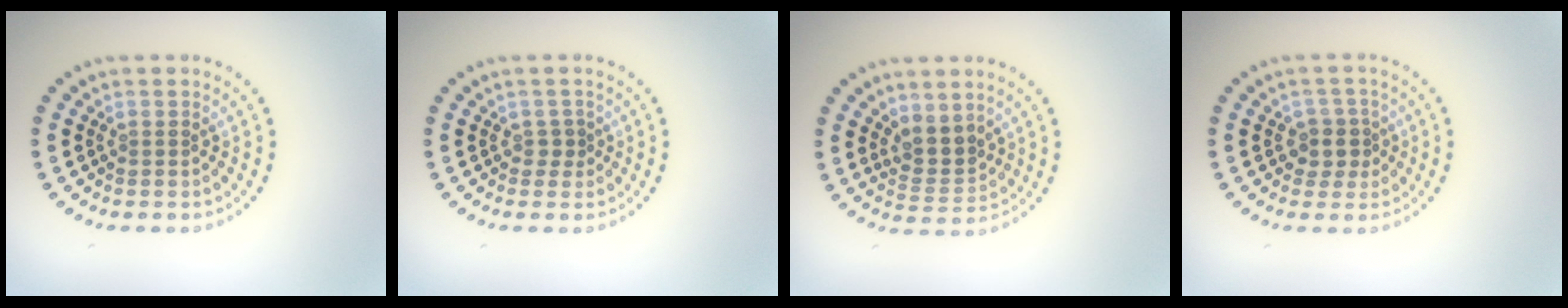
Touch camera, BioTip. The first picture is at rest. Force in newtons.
{"total": 0.9, "press": 0.8, "slide": 0.4}
{"total": 2.7, "press": 2.1, "slide": 1.6}
{"total": 2.2, "press": 1.9, "slide": 1.1}